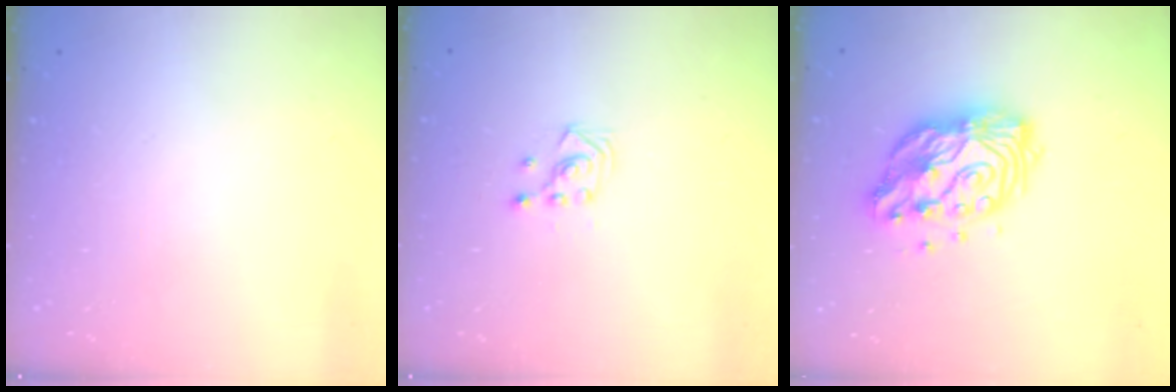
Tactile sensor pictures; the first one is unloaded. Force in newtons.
{"total": 2.9, "press": 2.9, "slide": 0.3}
{"total": 13.4, "press": 13.4, "slide": 1.2}